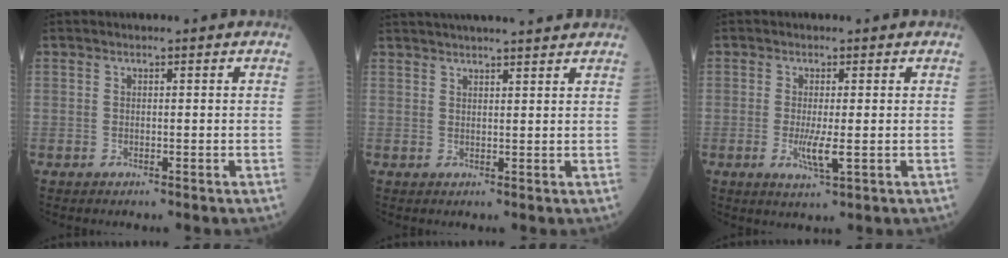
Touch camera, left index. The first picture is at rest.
{"total": 11.8, "force": [10.7, 0.8, 4.9], "torque": [-0.078, 0.032, 0.144]}
{"total": 3.7, "force": [-0.7, 0.4, 3.6], "torque": [-0.075, -0.008, -0.010]}